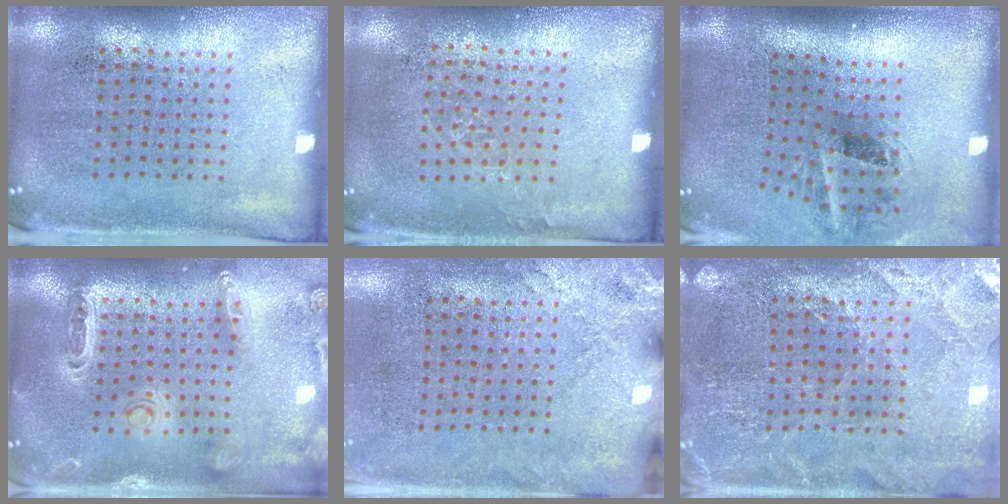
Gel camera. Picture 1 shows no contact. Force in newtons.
{"total": 0.8, "press": 0.7, "slide": 0.4}
{"total": 1.6, "press": 1.2, "slide": 1.1}
{"total": 1.2, "press": 1.2, "slide": 0.3}
{"total": 2.5, "press": 2.1, "slide": 1.4}
{"total": 1.5, "press": 1.4, "slide": 0.3}